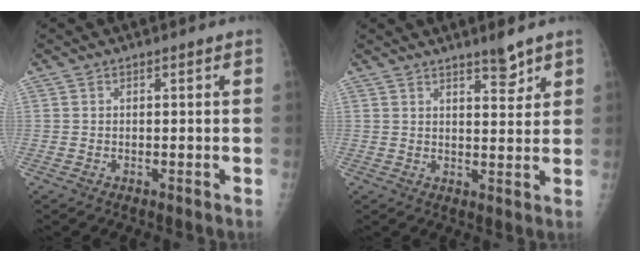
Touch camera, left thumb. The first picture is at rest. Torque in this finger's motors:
{"motor_torque": [-0.27, 0.08, -0.26, 0.03, -0.06]}